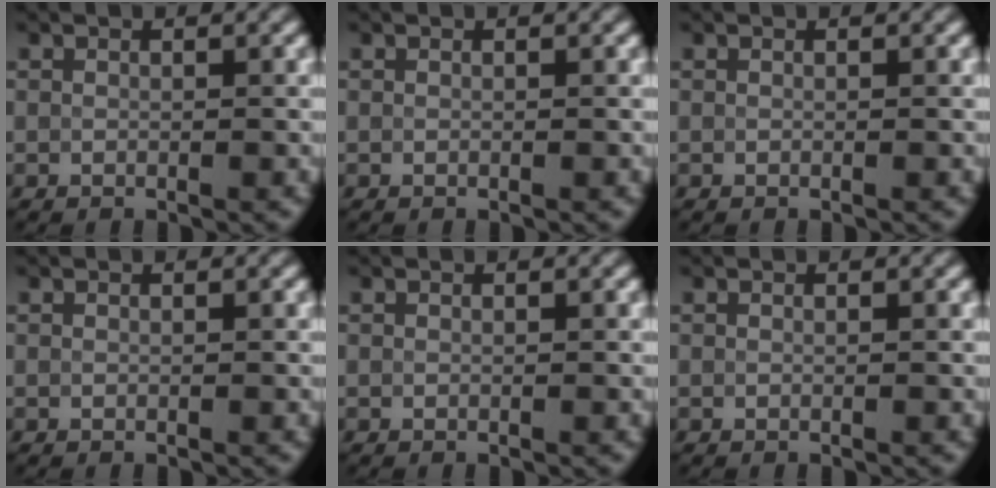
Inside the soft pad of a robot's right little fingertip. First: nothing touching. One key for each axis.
{"total": 0.0}
{"total": 0.0}
{"total": 0.0}
{"total": 0.0}
{"total": 0.0}